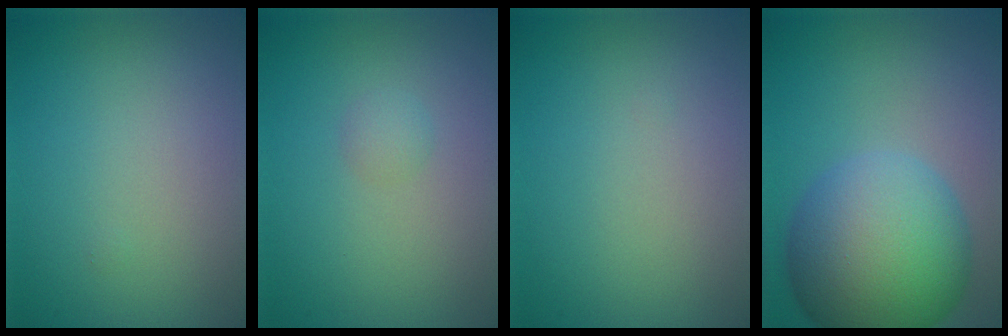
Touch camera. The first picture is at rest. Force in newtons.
{"total": 1.0, "press": 1.0, "slide": 0.1}
{"total": 0.0}
{"total": 11.3, "press": 11.3, "slide": 0.3}